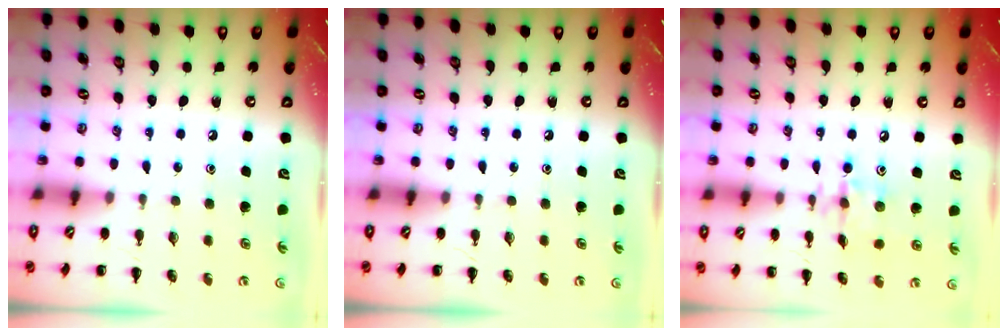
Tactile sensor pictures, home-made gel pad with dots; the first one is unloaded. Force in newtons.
{"total": 0.0}
{"total": 7.6, "press": 7.5, "slide": 0.6}